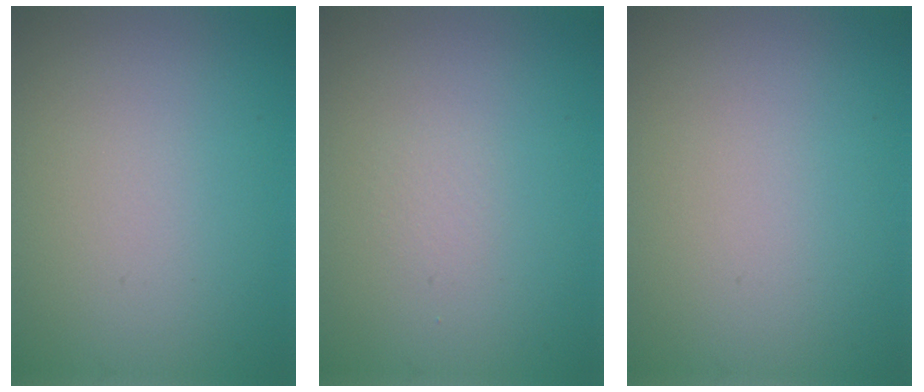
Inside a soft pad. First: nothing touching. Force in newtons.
{"total": 0.6, "press": 0.6, "slide": 0.1}
{"total": 0.0}